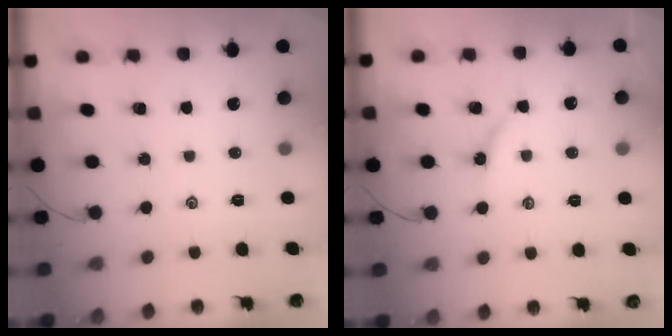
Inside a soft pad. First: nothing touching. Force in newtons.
{"total": 3.0, "press": 2.9, "slide": 0.3}